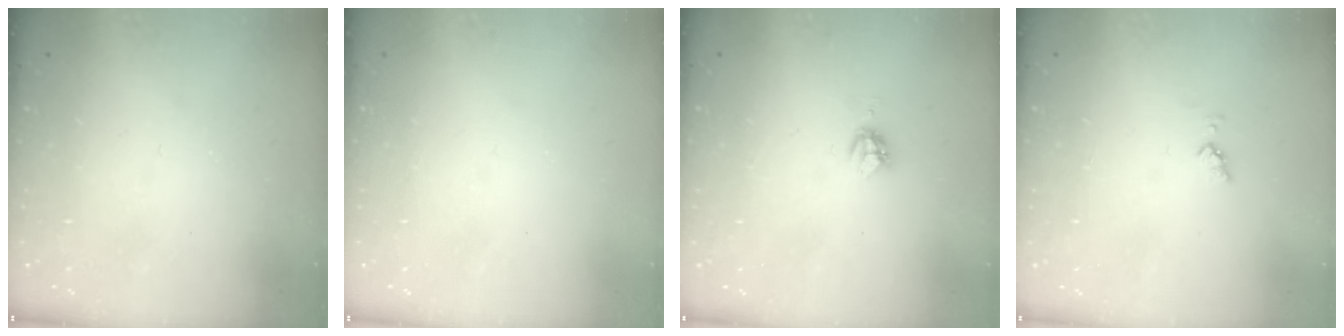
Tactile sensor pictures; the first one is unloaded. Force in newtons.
{"total": 0.0}
{"total": 4.1, "press": 4.1, "slide": 0.2}
{"total": 3.3, "press": 3.2, "slide": 0.7}